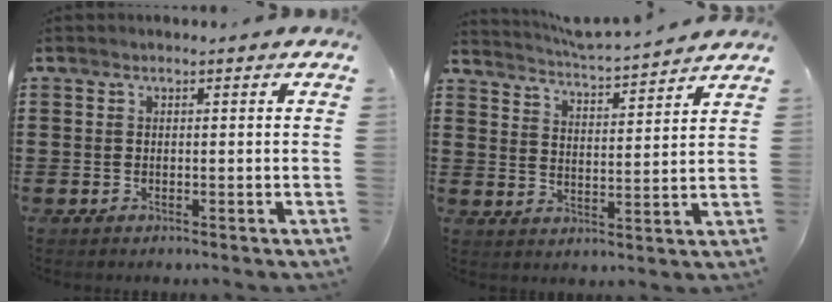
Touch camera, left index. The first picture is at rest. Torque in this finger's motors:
{"motor_torque": [2.14, 0.00, 0.01, 0.07]}